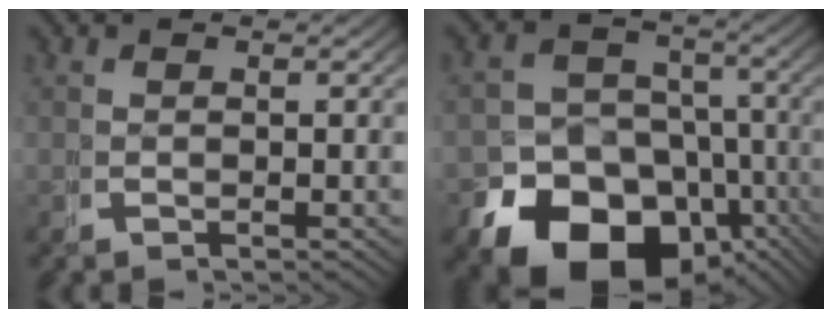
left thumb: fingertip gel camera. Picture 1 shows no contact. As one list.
[{"total": 17.6, "force": [-8.1, 12.6, 9.2], "torque": [-0.159, -0.079, -0.112]}]